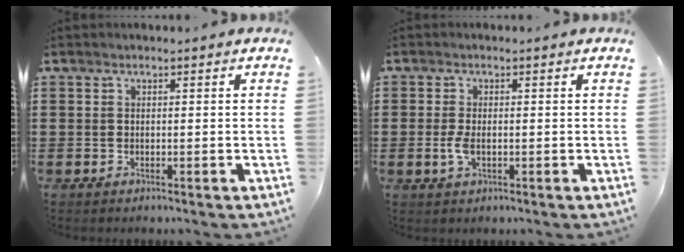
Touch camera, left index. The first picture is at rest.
{"total": 2.5, "force": [-0.4, 1.0, 2.3], "torque": [-0.064, -0.010, -0.013]}